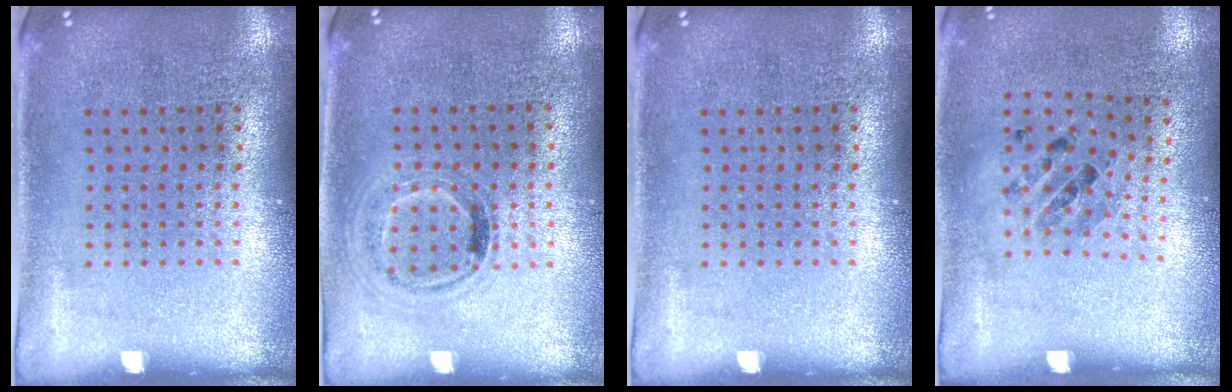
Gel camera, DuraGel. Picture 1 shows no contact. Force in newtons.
{"total": 1.0, "press": 0.9, "slide": 0.3}
{"total": 0.0}
{"total": 0.9, "press": 0.8, "slide": 0.5}